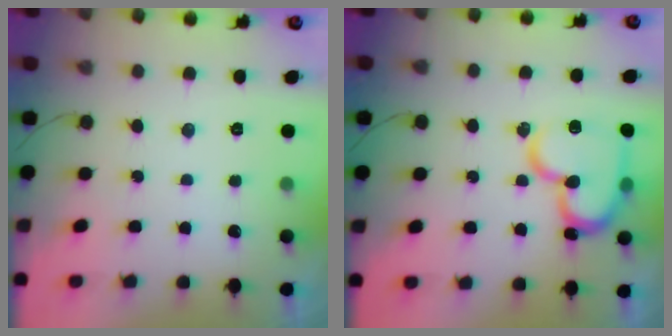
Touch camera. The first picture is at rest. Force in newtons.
{"total": 17.3, "press": 17.2, "slide": 1.7}